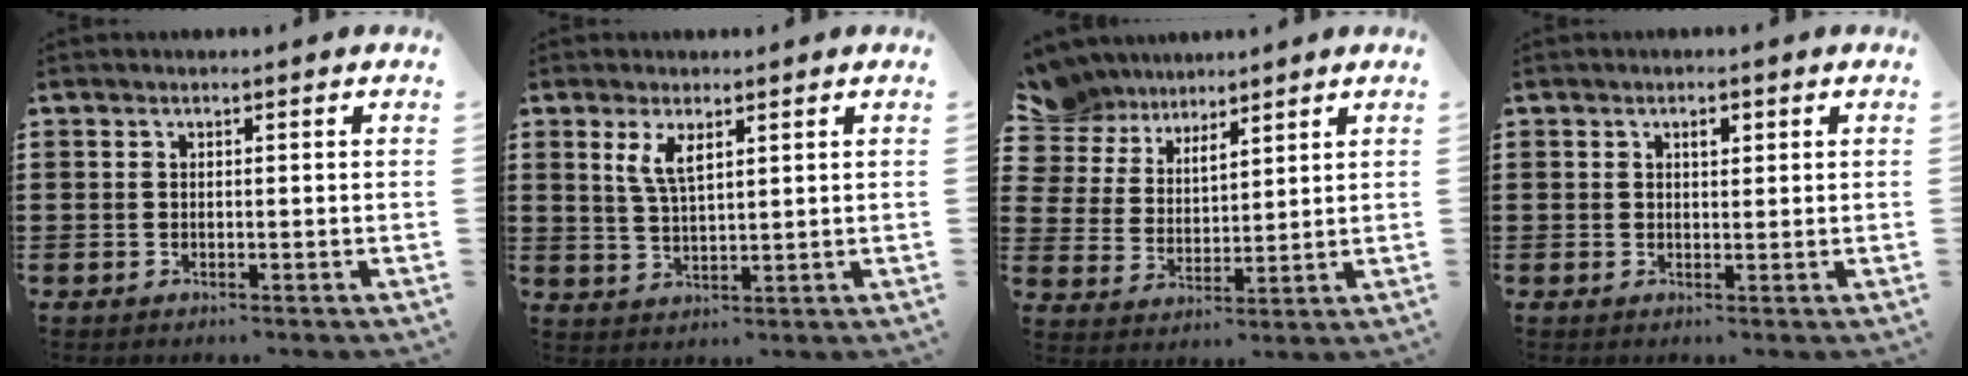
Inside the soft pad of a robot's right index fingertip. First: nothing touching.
{"total": 4.2, "force": [2.0, 1.5, 3.3], "torque": [-0.073, 0.005, 0.034]}
{"total": 6.5, "force": [6.0, 2.5, 0.0], "torque": [-0.034, -0.020, 0.115]}
{"total": 1.4, "force": [0.6, 0.7, 1.1], "torque": [-0.014, 0.004, 0.009]}